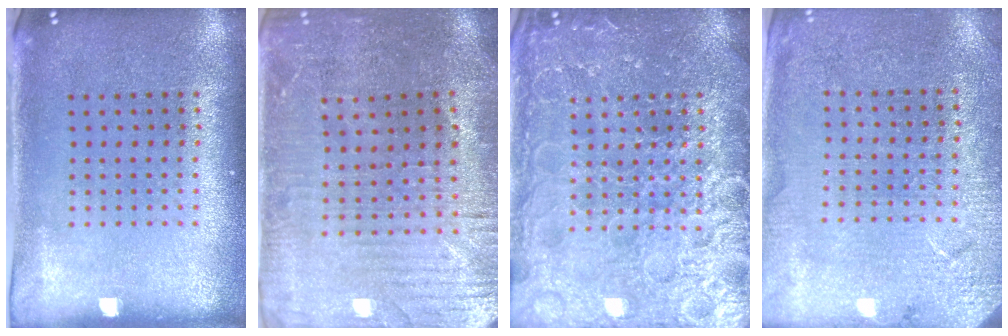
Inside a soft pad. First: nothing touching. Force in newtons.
{"total": 1.6, "press": 1.5, "slide": 0.5}
{"total": 6.9, "press": 6.9, "slide": 0.9}
{"total": 2.7, "press": 2.7, "slide": 0.1}